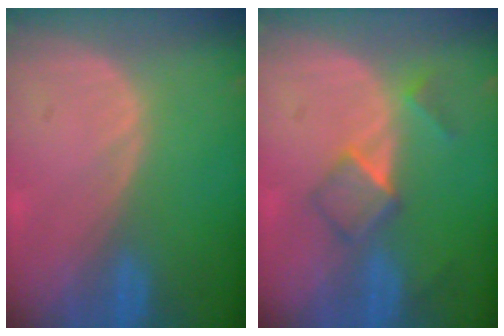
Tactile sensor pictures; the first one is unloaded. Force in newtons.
{"total": 5.2, "press": 4.5, "slide": 2.5}